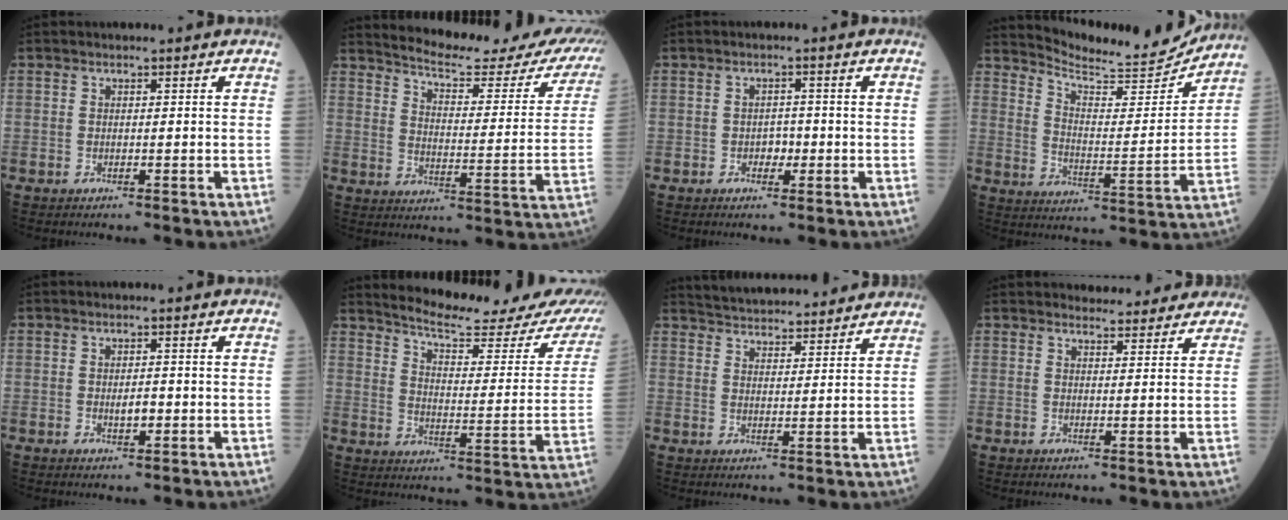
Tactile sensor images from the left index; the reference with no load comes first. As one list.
[{"total": 24.2, "force": [22.3, 2.8, 8.8], "torque": [-0.119, -0.076, 0.271]}, {"total": 1.8, "force": [-0.6, 1.2, 1.2], "torque": [-0.013, 0.005, -0.008]}, {"total": 14.7, "force": [14.4, 0.9, 2.3], "torque": [-0.044, -0.037, 0.209]}, {"total": 2.0, "force": [-0.3, 0.8, 1.8], "torque": [-0.032, 0.000, -0.002]}, {"total": 22.1, "force": [20.3, 1.6, 8.5], "torque": [-0.112, -0.075, 0.254]}, {"total": 15.0, "force": [14.2, 2.4, 4.2], "torque": [-0.064, 0.031, 0.205]}, {"total": 10.3, "force": [9.7, 2.5, 2.4], "torque": [-0.014, 0.011, 0.105]}]